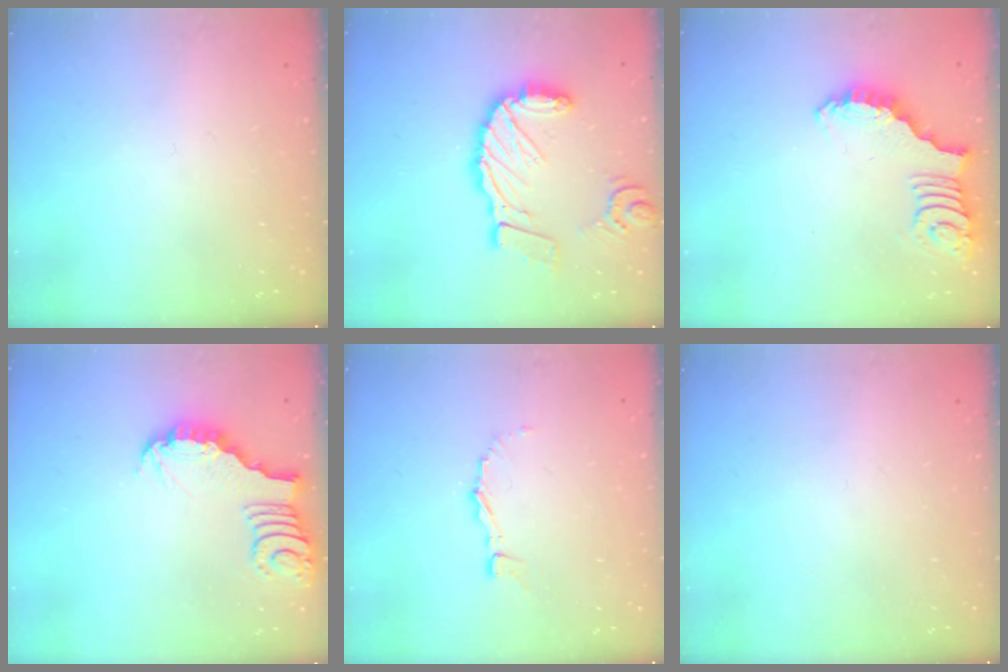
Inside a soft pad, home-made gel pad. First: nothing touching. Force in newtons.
{"total": 14.2, "press": 14.2, "slide": 1.5}
{"total": 2.7, "press": 2.7, "slide": 0.5}
{"total": 3.2, "press": 3.2, "slide": 0.2}
{"total": 3.4, "press": 3.4, "slide": 0.3}
{"total": 0.0}